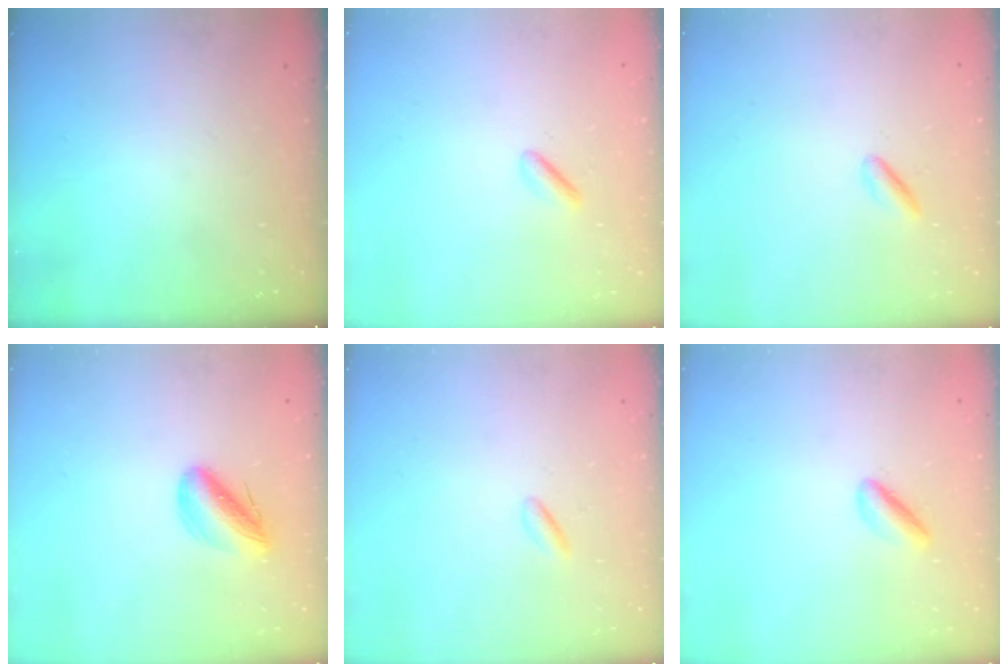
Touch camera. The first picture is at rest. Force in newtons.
{"total": 1.5, "press": 1.2, "slide": 0.9}
{"total": 1.4, "press": 1.2, "slide": 0.8}
{"total": 9.0, "press": 8.7, "slide": 2.3}
{"total": 0.9, "press": 0.7, "slide": 0.5}
{"total": 2.0, "press": 2.0, "slide": 0.0}